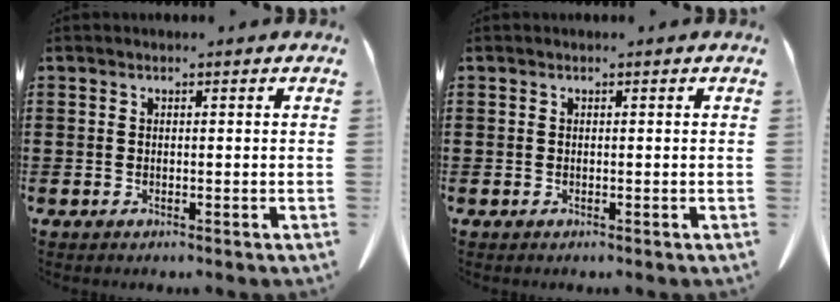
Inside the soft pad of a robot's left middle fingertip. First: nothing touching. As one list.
[{"total": 0.0}]